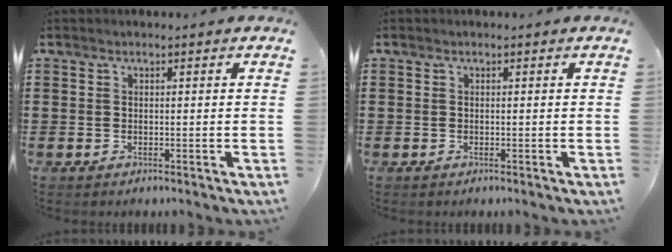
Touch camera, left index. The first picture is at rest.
{"total": 0.0}